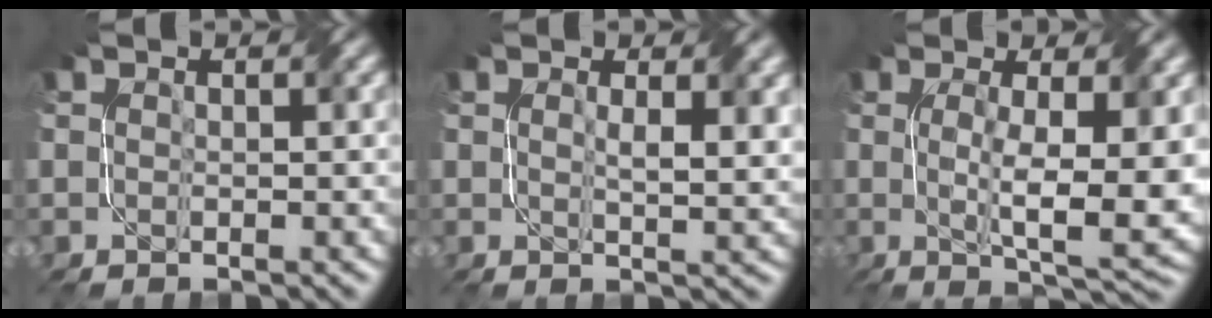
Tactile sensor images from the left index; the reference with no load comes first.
{"total": 2.4, "force": [0.8, 0.5, 2.1], "torque": [-0.032, -0.002, 0.017]}
{"total": 6.9, "force": [0.2, 1.5, 6.7], "torque": [-0.108, -0.010, 0.008]}